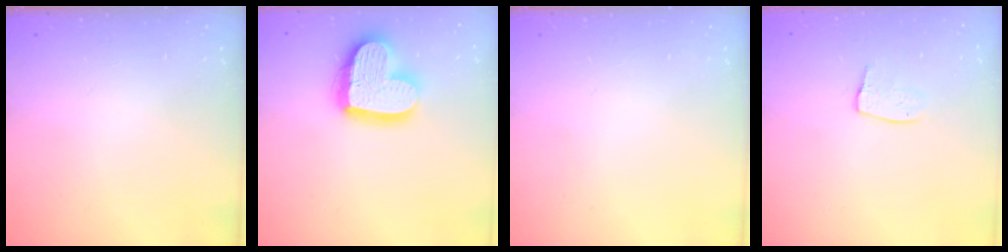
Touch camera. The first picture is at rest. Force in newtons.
{"total": 17.3, "press": 17.3, "slide": 1.5}
{"total": 0.0}
{"total": 7.5, "press": 7.5, "slide": 0.4}